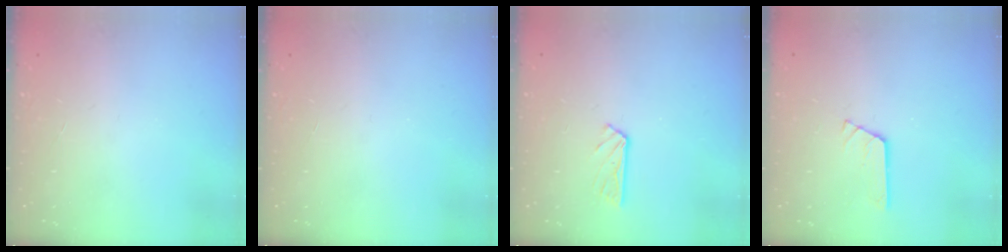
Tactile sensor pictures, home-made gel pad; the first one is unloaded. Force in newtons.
{"total": 0.0}
{"total": 3.4, "press": 3.3, "slide": 0.4}
{"total": 3.0, "press": 3.0, "slide": 0.4}